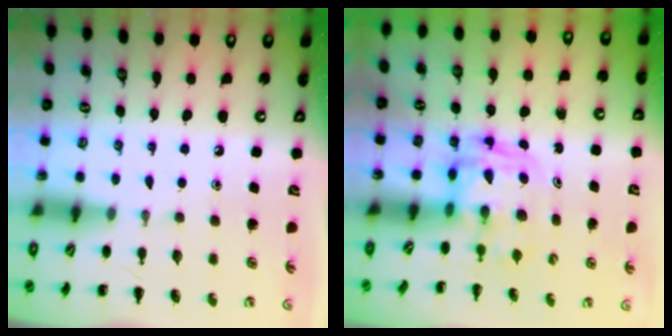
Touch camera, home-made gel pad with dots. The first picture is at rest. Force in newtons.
{"total": 2.7, "press": 2.7, "slide": 0.5}